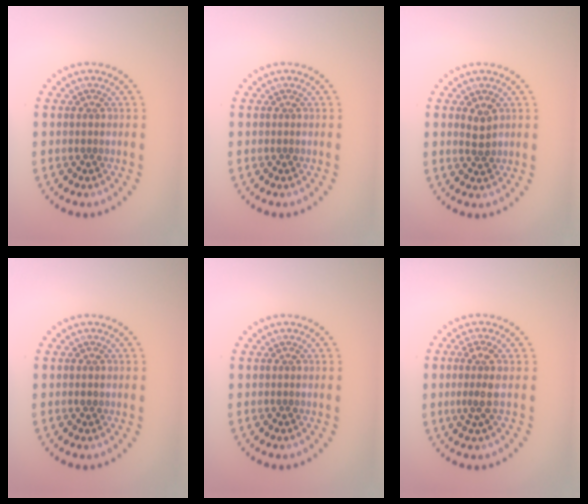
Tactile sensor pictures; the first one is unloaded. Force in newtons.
{"total": 0.0}
{"total": 1.9, "press": 1.8, "slide": 0.4}
{"total": 0.6, "press": 0.6, "slide": 0.1}
{"total": 0.0}
{"total": 2.1, "press": 1.6, "slide": 1.4}